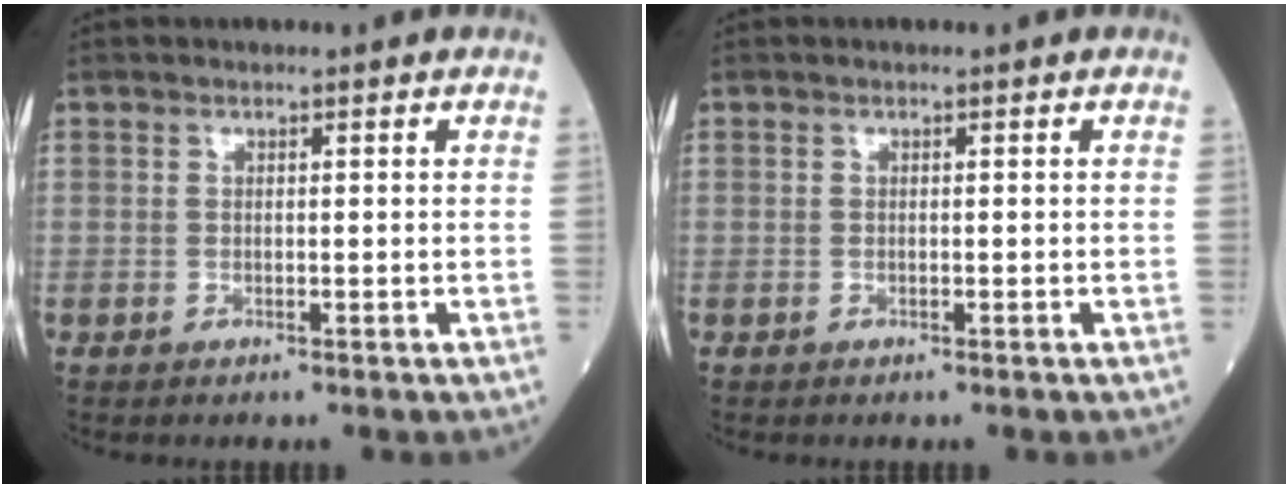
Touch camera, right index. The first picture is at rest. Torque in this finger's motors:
{"motor_torque": [0.01, 0.01, 0.00, -0.01]}